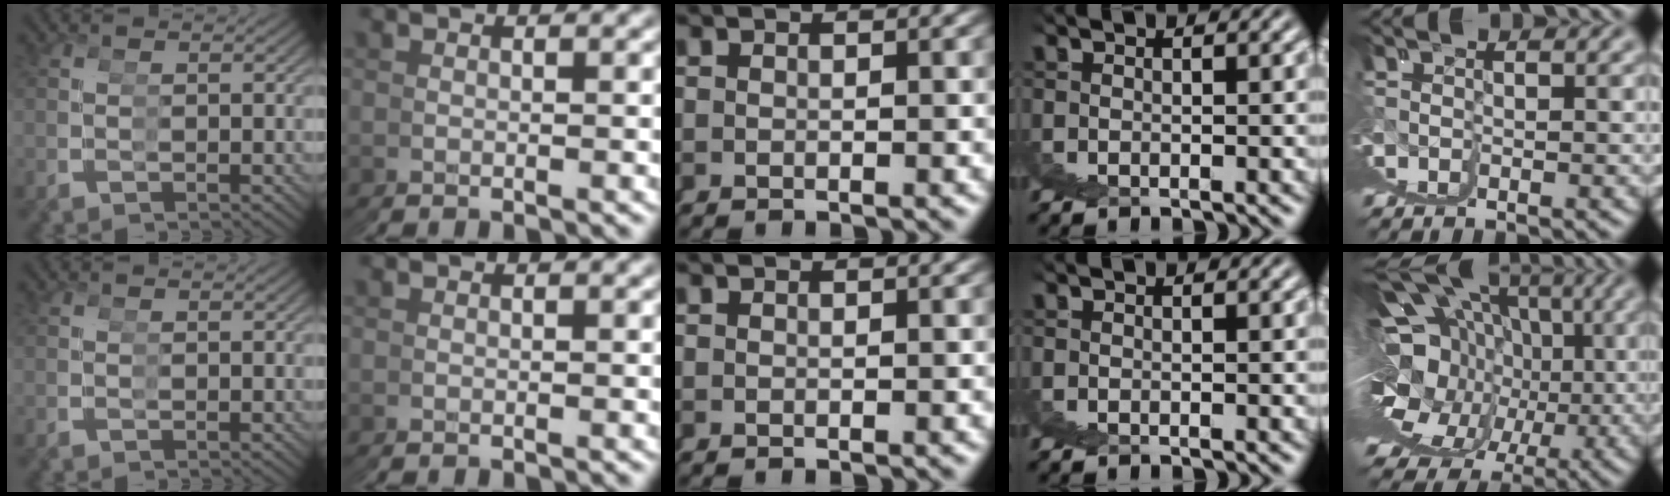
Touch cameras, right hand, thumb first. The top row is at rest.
{"little": {"total": 15.4, "force": [3.0, 9.3, 12.0], "torque": [-0.156, -0.006, 0.061]}}